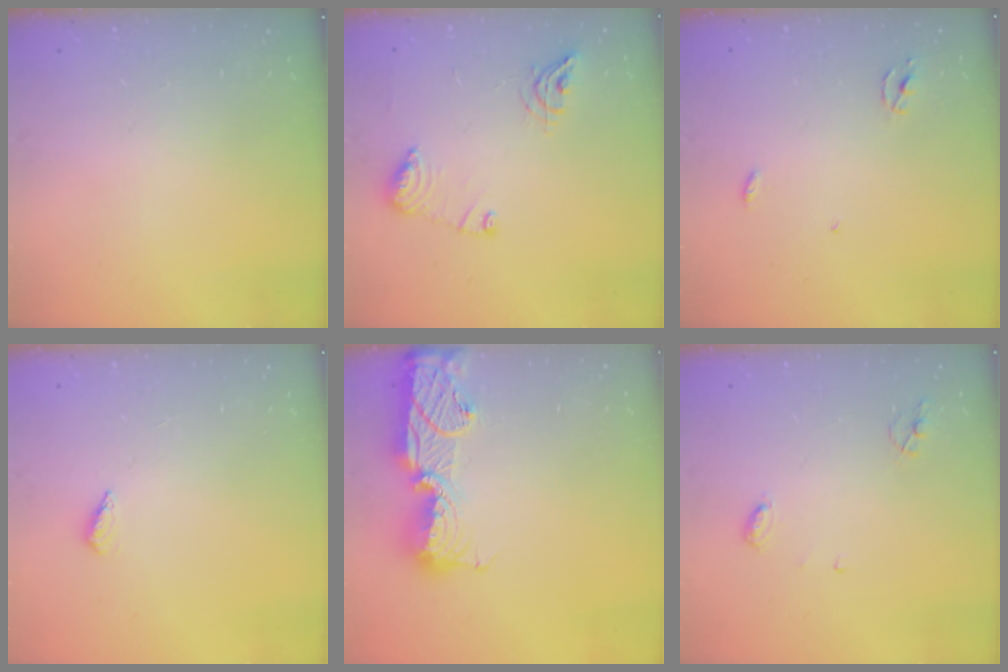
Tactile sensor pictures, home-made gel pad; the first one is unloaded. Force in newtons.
{"total": 10.7, "press": 10.6, "slide": 1.1}
{"total": 2.5, "press": 2.5, "slide": 0.1}
{"total": 2.3, "press": 2.2, "slide": 0.8}
{"total": 17.0, "press": 16.3, "slide": 4.7}
{"total": 4.7, "press": 4.6, "slide": 0.5}